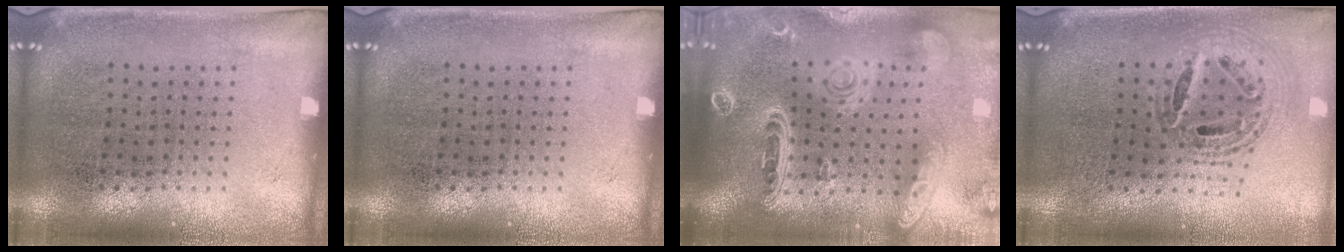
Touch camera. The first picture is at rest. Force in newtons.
{"total": 0.0}
{"total": 3.5, "press": 2.9, "slide": 2.1}
{"total": 1.0, "press": 1.0, "slide": 0.2}